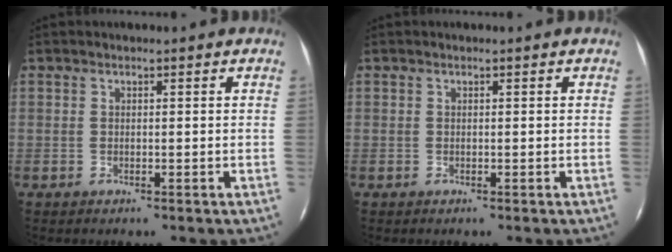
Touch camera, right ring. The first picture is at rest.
{"total": 0.0}